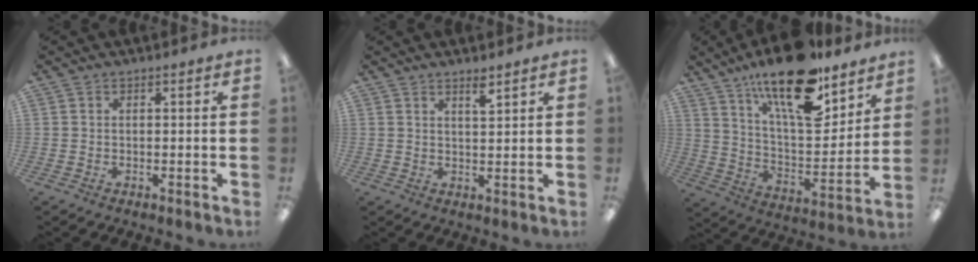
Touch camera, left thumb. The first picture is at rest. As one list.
[{"total": 3.1, "force": [2.4, 0.5, 1.9], "torque": [-0.027, -0.009, 0.040]}, {"total": 20.8, "force": [14.3, 7.5, 13.1], "torque": [-0.218, -0.088, 0.242]}]